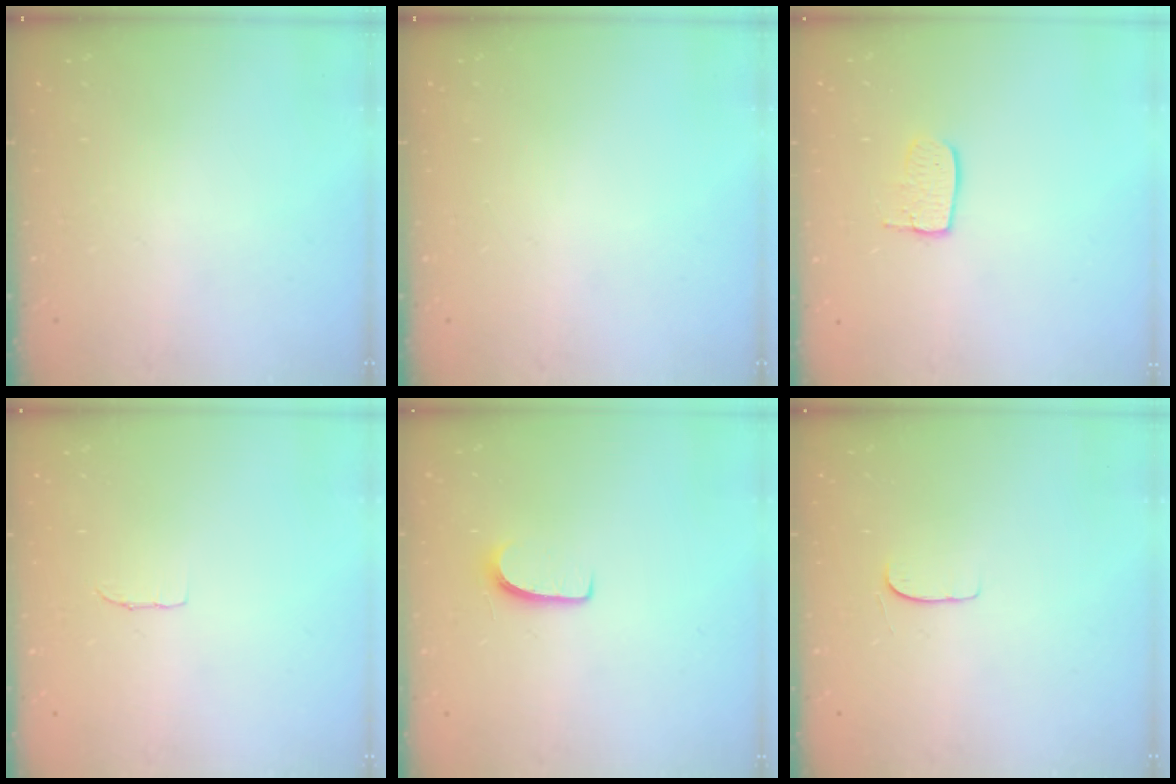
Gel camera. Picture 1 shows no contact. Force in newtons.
{"total": 0.0}
{"total": 6.3, "press": 6.3, "slide": 0.4}
{"total": 3.4, "press": 3.4, "slide": 0.2}
{"total": 5.9, "press": 5.9, "slide": 0.4}
{"total": 5.1, "press": 5.1, "slide": 0.4}